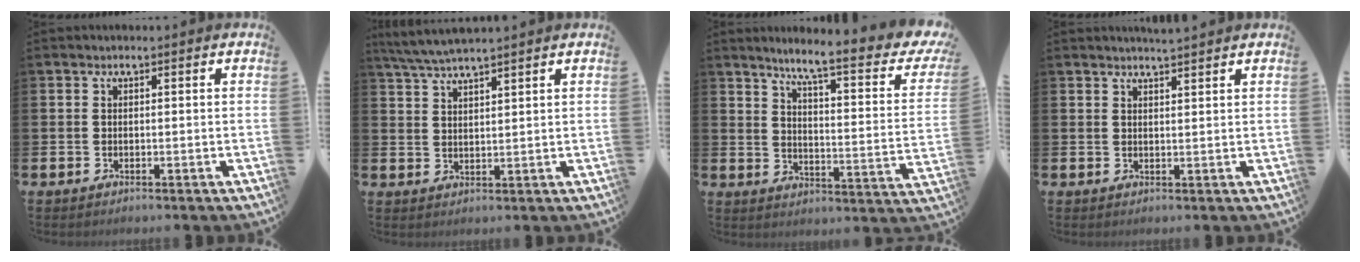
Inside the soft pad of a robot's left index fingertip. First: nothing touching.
{"total": 4.4, "force": [4.2, 0.0, 1.4], "torque": [-0.047, -0.011, 0.077]}
{"total": 7.2, "force": [5.5, 0.8, 4.5], "torque": [-0.086, -0.052, 0.076]}
{"total": 2.5, "force": [2.5, -0.2, 0.2], "torque": [0.001, -0.015, 0.045]}